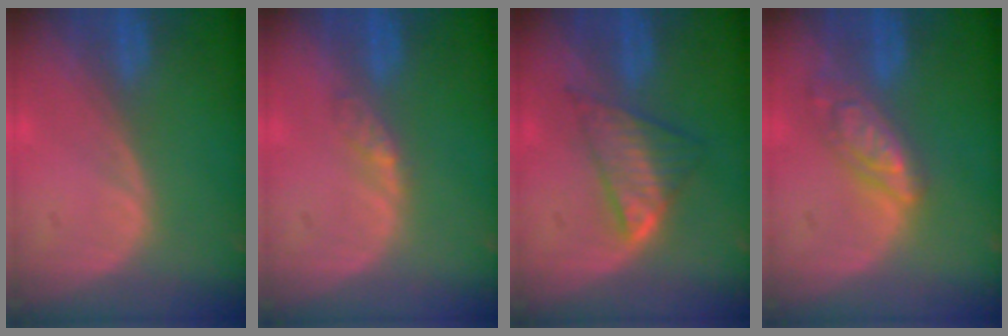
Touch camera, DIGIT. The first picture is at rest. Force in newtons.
{"total": 2.2, "press": 1.9, "slide": 1.2}
{"total": 5.8, "press": 5.6, "slide": 1.6}
{"total": 6.2, "press": 5.4, "slide": 3.0}